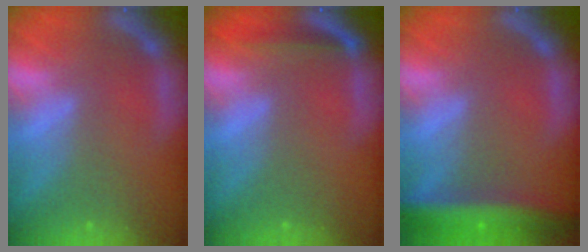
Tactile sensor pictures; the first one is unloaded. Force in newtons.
{"total": 2.5}
{"total": 7.4}